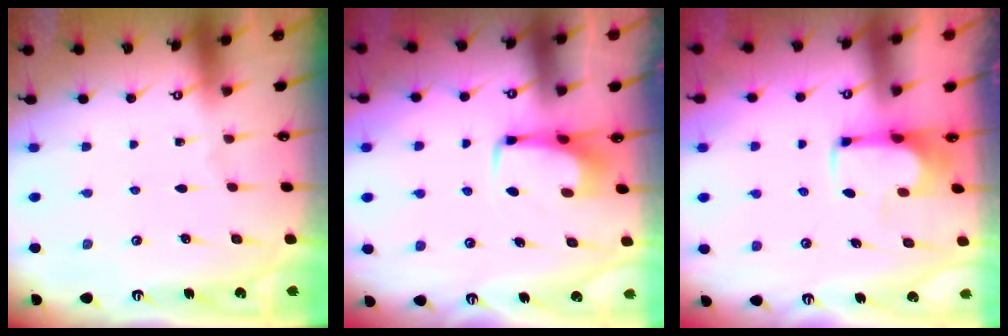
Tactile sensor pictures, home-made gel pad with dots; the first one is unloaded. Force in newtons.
{"total": 2.9, "press": 2.8, "slide": 0.4}
{"total": 0.8, "press": 0.2, "slide": 0.8}